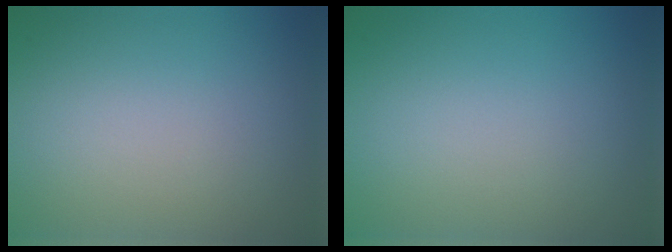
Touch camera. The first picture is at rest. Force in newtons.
{"total": 0.0}